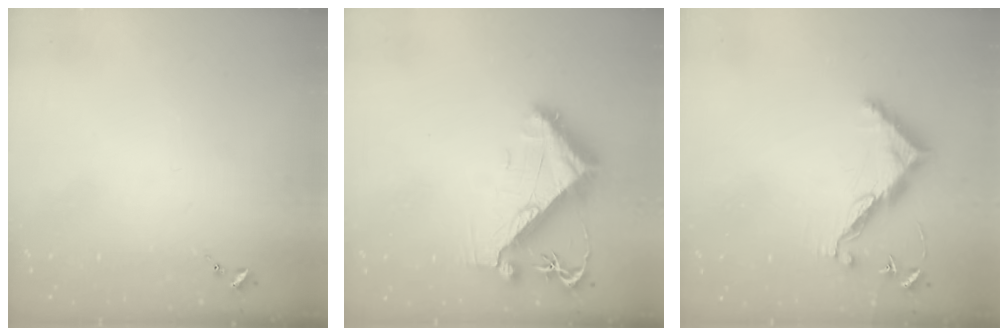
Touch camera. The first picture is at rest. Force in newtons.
{"total": 10.3, "press": 10.2, "slide": 1.5}
{"total": 10.6, "press": 10.6, "slide": 0.4}